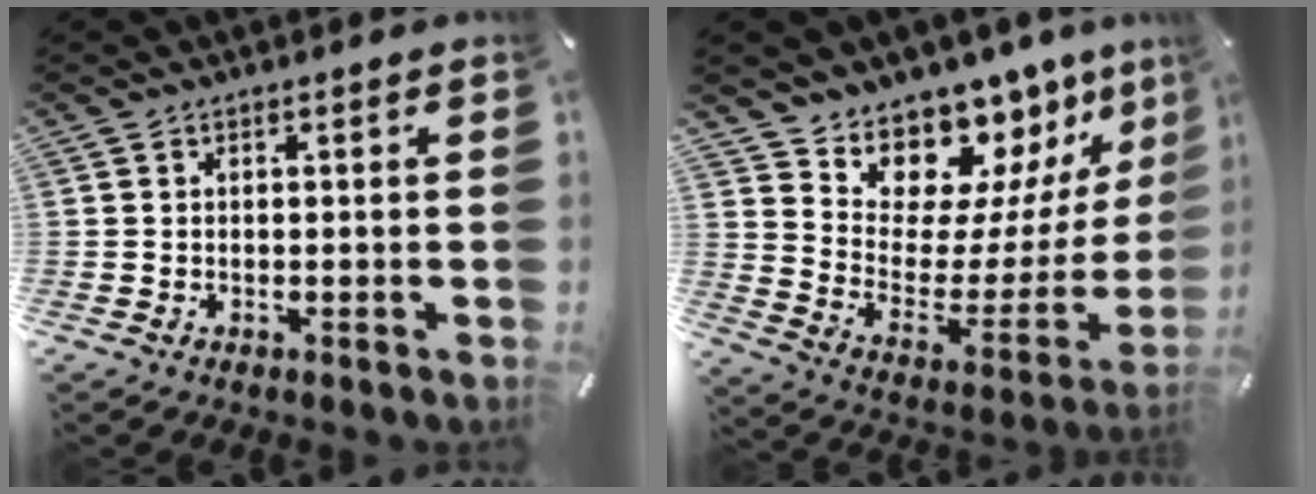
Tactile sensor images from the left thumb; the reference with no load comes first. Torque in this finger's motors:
{"motor_torque": [1.36, -0.24, 1.47, -1.30, 0.09]}